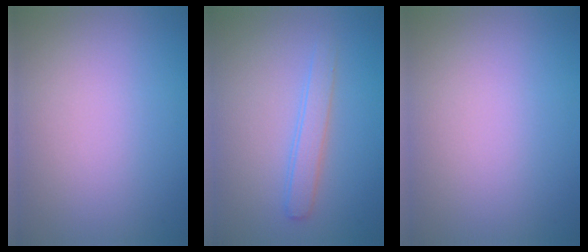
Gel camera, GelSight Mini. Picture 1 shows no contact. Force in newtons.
{"total": 2.0, "press": 2.0, "slide": 0.0}
{"total": 0.0}